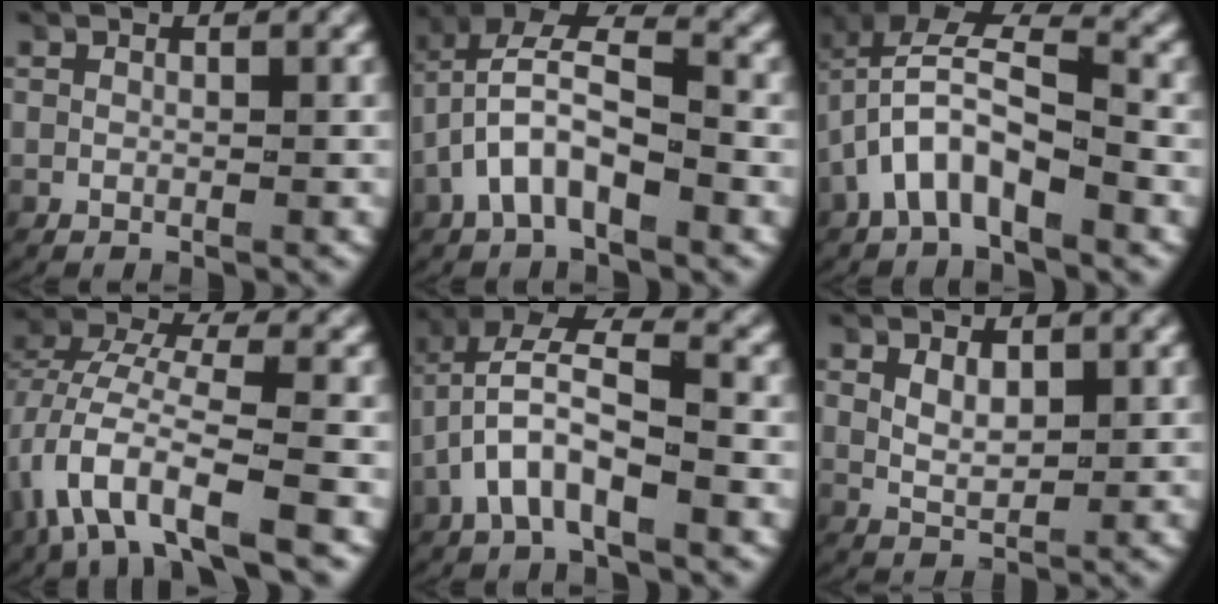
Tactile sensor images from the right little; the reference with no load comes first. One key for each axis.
{"total": 4.6, "fx": -0.5, "fy": 3.1, "fz": 3.3, "tx": -0.075, "ty": -0.013, "tz": -0.008}
{"total": 5.1, "fx": -0.6, "fy": 3.6, "fz": 3.5, "tx": -0.085, "ty": -0.012, "tz": -0.013}
{"total": 6.6, "fx": -2.5, "fy": 3.1, "fz": 5.3, "tx": -0.125, "ty": -0.013, "tz": -0.033}
{"total": 5.0, "fx": 0.1, "fy": 2.9, "fz": 4.1, "tx": -0.087, "ty": -0.007, "tz": 0.002}
{"total": 2.2, "fx": 0.7, "fy": 1.2, "fz": 1.7, "tx": -0.034, "ty": -0.010, "tz": 0.024}